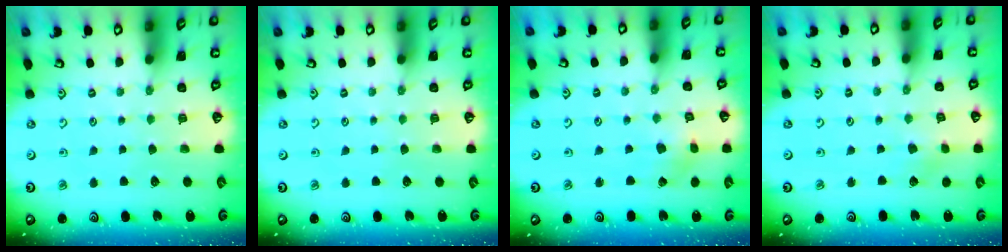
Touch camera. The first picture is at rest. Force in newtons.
{"total": 0.0}
{"total": 2.1, "press": 2.1, "slide": 0.3}
{"total": 1.8, "press": 1.8, "slide": 0.2}